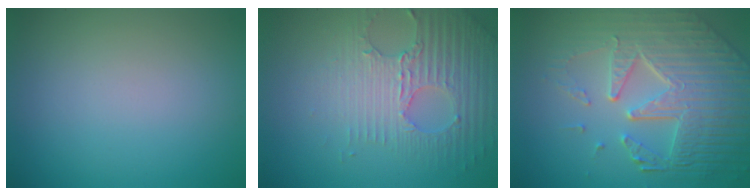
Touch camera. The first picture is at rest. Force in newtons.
{"total": 4.3, "press": 4.0, "slide": 1.5}
{"total": 8.8, "press": 6.0, "slide": 6.4}